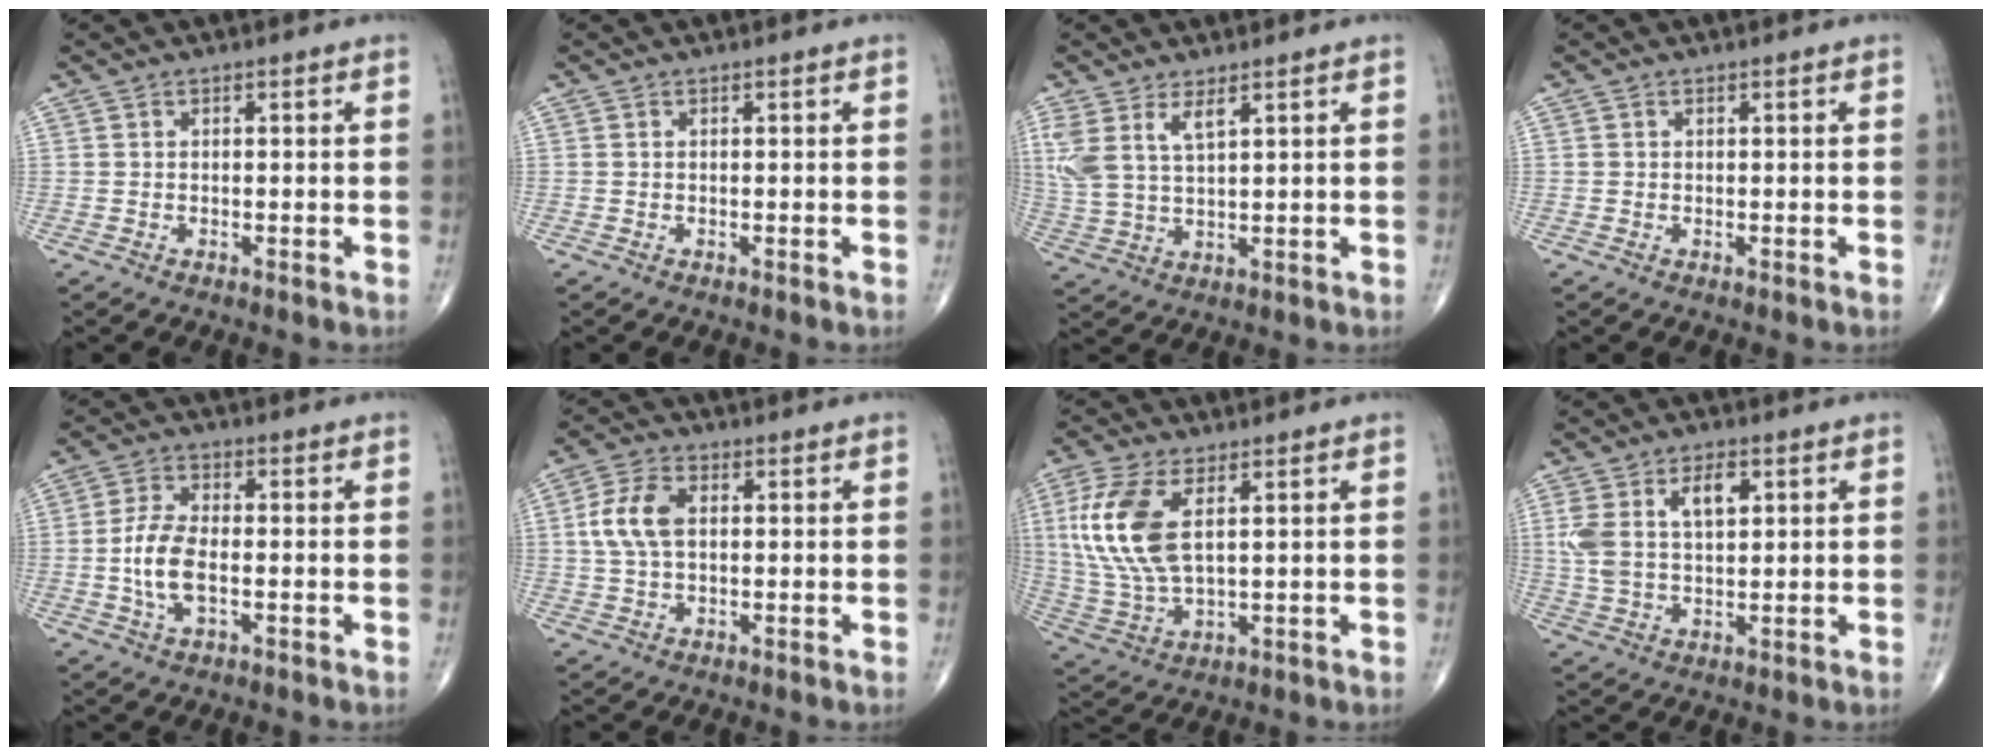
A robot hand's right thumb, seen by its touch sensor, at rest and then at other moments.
{"total": 0.0}
{"total": 7.1, "force": [3.6, 2.6, 5.5], "torque": [-0.127, -0.012, 0.083]}
{"total": 0.0}
{"total": 7.7, "force": [-1.2, 3.7, 6.7], "torque": [-0.142, 0.008, -0.025]}
{"total": 7.5, "force": [1.0, 4.4, 5.9], "torque": [-0.127, 0.012, 0.018]}
{"total": 14.0, "force": [3.7, 6.6, 11.8], "torque": [-0.269, -0.008, 0.080]}
{"total": 9.7, "force": [3.1, 5.2, 7.6], "torque": [-0.149, 0.002, 0.063]}